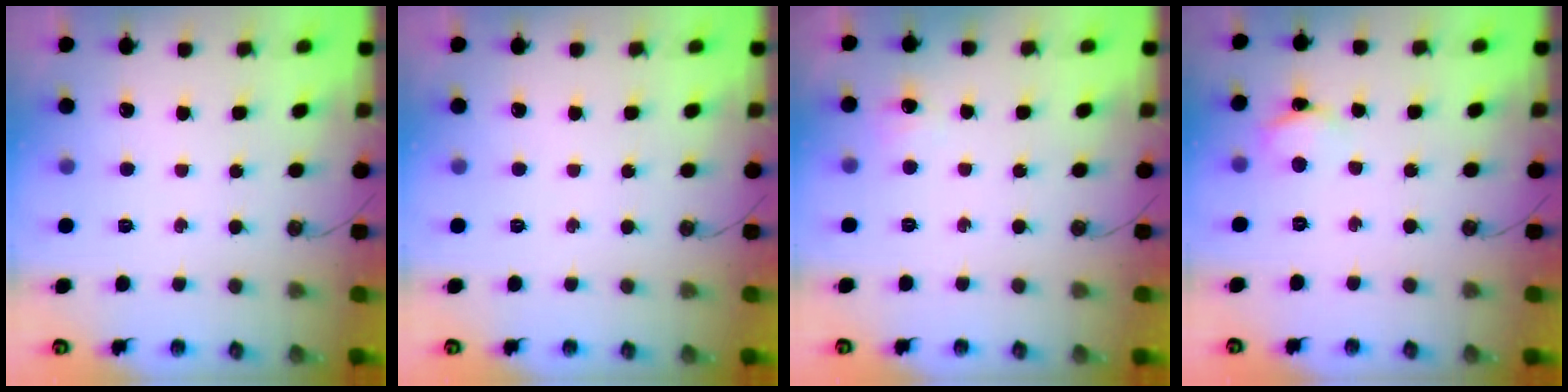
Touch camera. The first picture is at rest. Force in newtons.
{"total": 0.0}
{"total": 5.4, "press": 5.3, "slide": 1.1}
{"total": 3.7, "press": 3.7, "slide": 0.3}